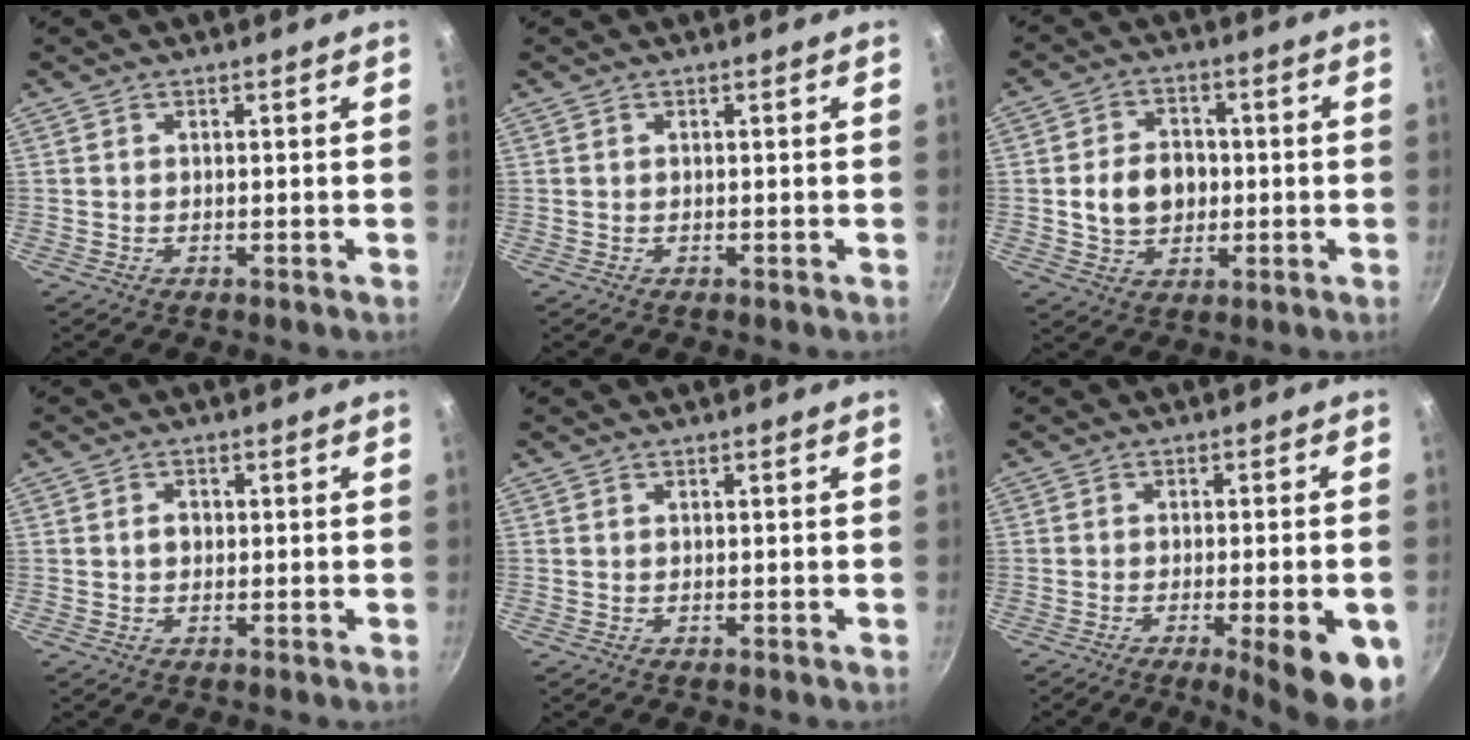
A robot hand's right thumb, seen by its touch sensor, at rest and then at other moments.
{"total": 0.0}
{"total": 9.0, "force": [-0.2, 7.1, 5.6], "torque": [-0.068, 0.010, -0.004]}
{"total": 1.8, "force": [0.1, 1.4, 1.1], "torque": [-0.011, 0.006, 0.000]}
{"total": 0.0}
{"total": 12.7, "force": [-4.9, 2.9, 11.4], "torque": [-0.128, 0.011, -0.062]}